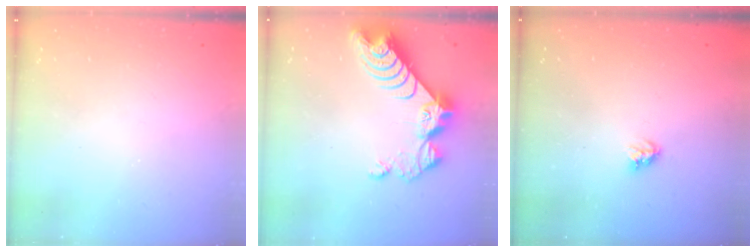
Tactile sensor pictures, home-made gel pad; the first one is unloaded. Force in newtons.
{"total": 11.1, "press": 11.0, "slide": 1.0}
{"total": 3.4, "press": 3.4, "slide": 0.4}